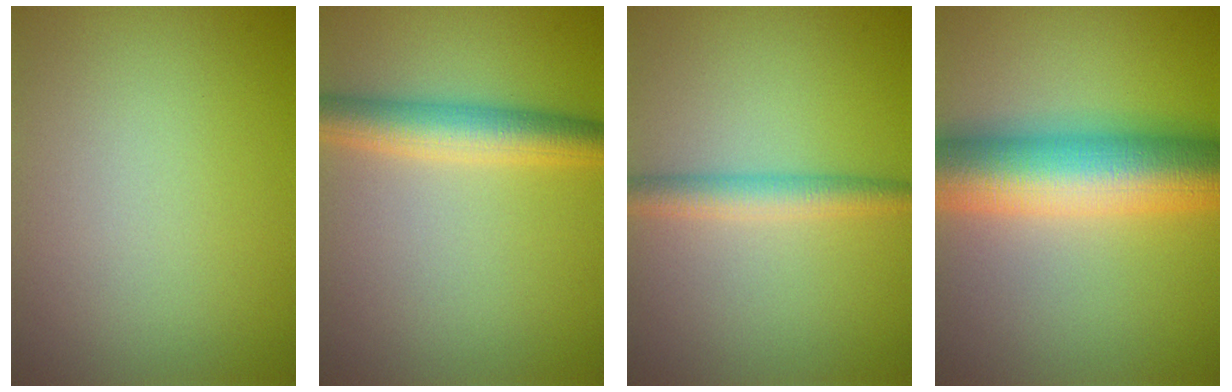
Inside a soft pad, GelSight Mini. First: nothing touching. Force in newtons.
{"total": 4.7, "press": 4.7, "slide": 0.1}
{"total": 2.8, "press": 2.8, "slide": 0.0}
{"total": 12.0, "press": 12.0, "slide": 0.1}